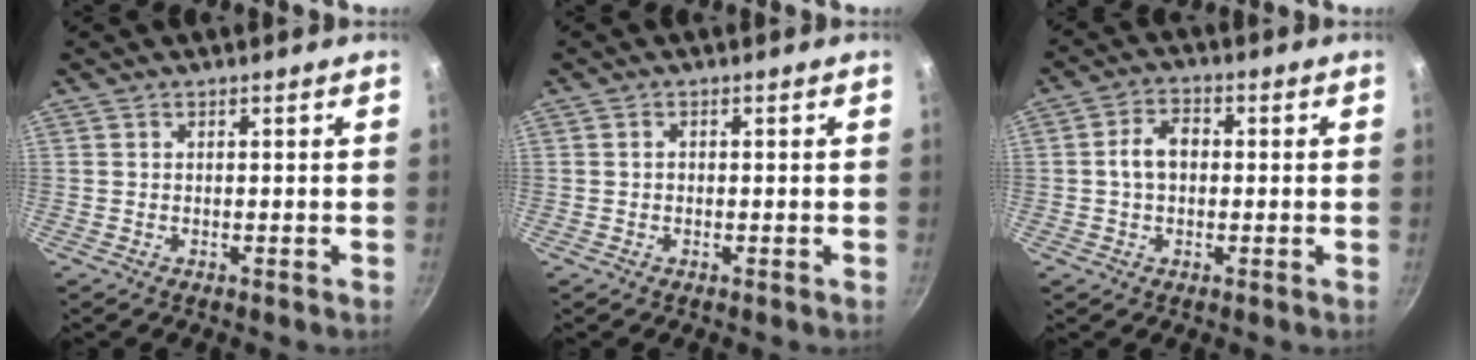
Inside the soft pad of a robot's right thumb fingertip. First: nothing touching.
{"total": 0.7, "force": [0.0, 0.6, 0.4], "torque": [-0.007, 0.005, -0.001]}
{"total": 5.7, "force": [0.1, 4.0, 4.1], "torque": [-0.060, 0.018, -0.006]}